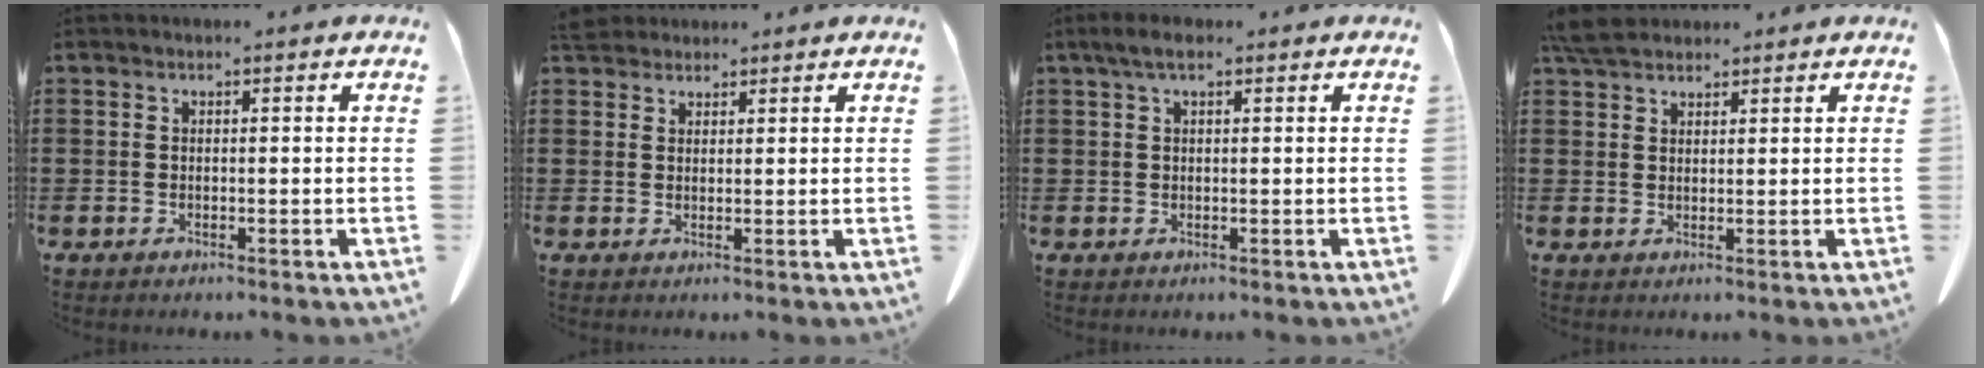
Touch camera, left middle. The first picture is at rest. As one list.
[{"total": 3.0, "force": [2.7, 1.0, 0.8], "torque": [-0.024, 0.000, 0.054]}, {"total": 2.4, "force": [1.0, 0.7, 2.1], "torque": [-0.042, 0.004, 0.017]}, {"total": 4.3, "force": [3.8, 1.4, 1.5], "torque": [-0.040, -0.002, 0.074]}]